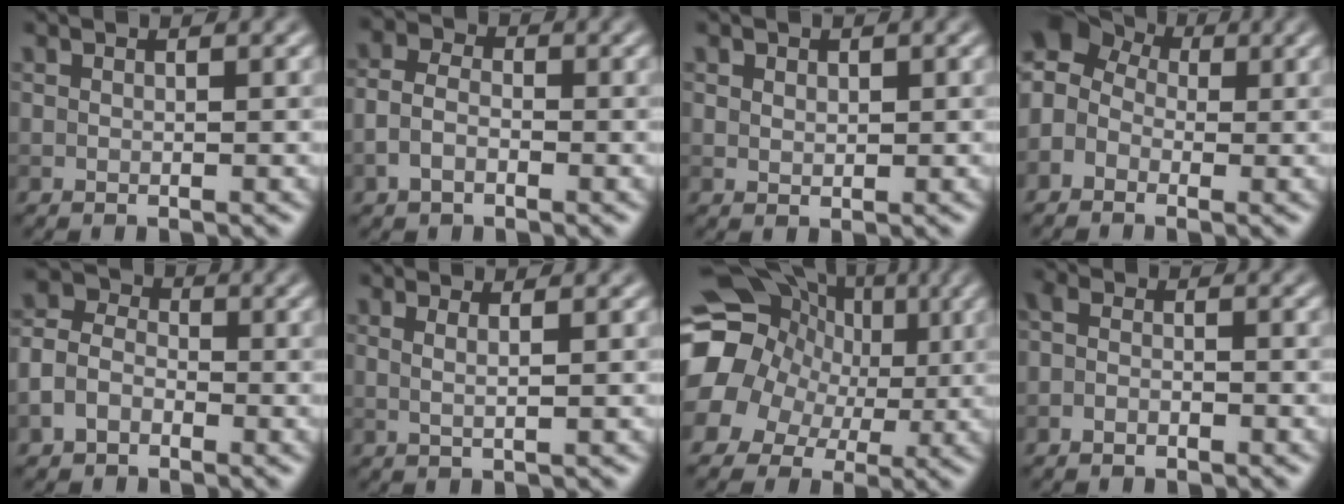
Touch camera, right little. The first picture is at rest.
{"total": 2.7, "force": [-1.1, 1.8, 1.6], "torque": [-0.033, 0.008, -0.029]}
{"total": 1.0, "force": [0.5, 0.7, 0.4], "torque": [-0.005, 0.000, 0.009]}
{"total": 7.2, "force": [0.6, 5.8, 4.2], "torque": [-0.075, 0.031, -0.027]}
{"total": 3.6, "force": [-1.6, 2.7, 1.7], "torque": [-0.040, 0.009, -0.044]}
{"total": 1.7, "force": [0.6, 0.6, 1.4], "torque": [-0.016, -0.001, -0.003]}
{"total": 15.0, "force": [2.0, 13.2, 6.8], "torque": [-0.154, 0.036, 0.010]}
{"total": 1.8, "force": [-0.9, 1.2, 1.0], "torque": [-0.009, 0.001, -0.026]}